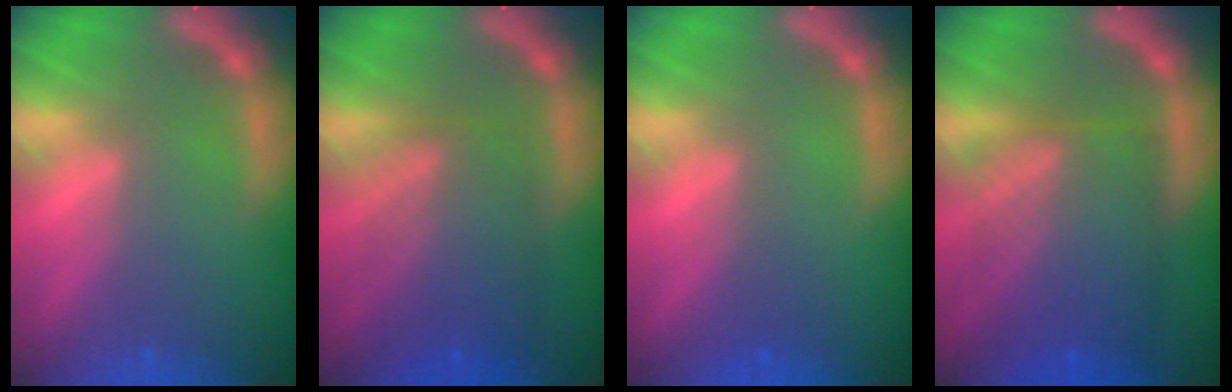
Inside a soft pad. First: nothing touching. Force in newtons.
{"total": 7.0}
{"total": 1.0}
{"total": 9.5}